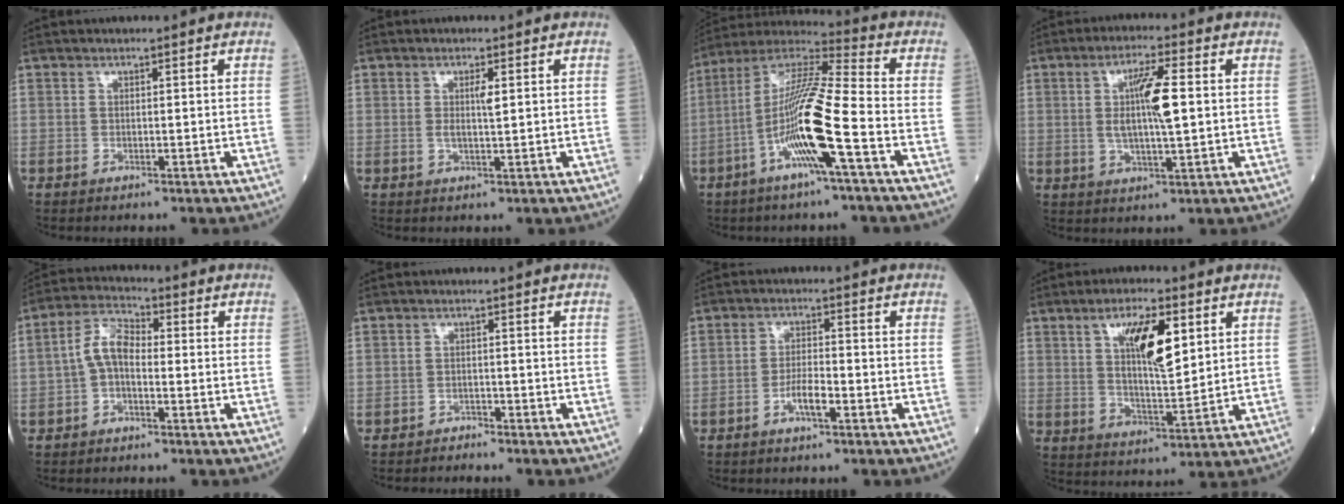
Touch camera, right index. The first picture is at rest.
{"total": 2.2, "force": [0.5, 0.2, 2.1], "torque": [-0.041, -0.001, 0.008]}
{"total": 15.2, "force": [-4.8, 0.1, 14.5], "torque": [-0.285, 0.002, -0.099]}
{"total": 8.0, "force": [0.9, 0.9, 7.9], "torque": [-0.146, 0.002, 0.016]}
{"total": 5.5, "force": [-0.7, 2.6, 4.8], "torque": [-0.095, 0.018, -0.020]}
{"total": 1.4, "force": [-1.4, 0.0, -0.3], "torque": [0.006, -0.005, -0.023]}
{"total": 3.6, "force": [-1.8, 0.7, 3.0], "torque": [-0.057, 0.003, -0.033]}
{"total": 9.8, "force": [3.7, 2.3, 8.7], "torque": [-0.155, 0.002, 0.069]}